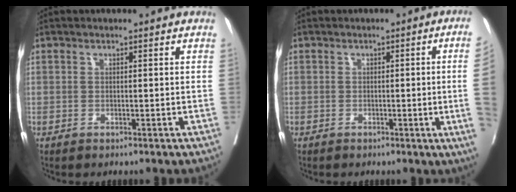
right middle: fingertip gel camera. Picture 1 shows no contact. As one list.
[{"total": 8.4, "force": [-1.1, -2.4, 8.0], "torque": [-0.088, -0.019, -0.013]}]